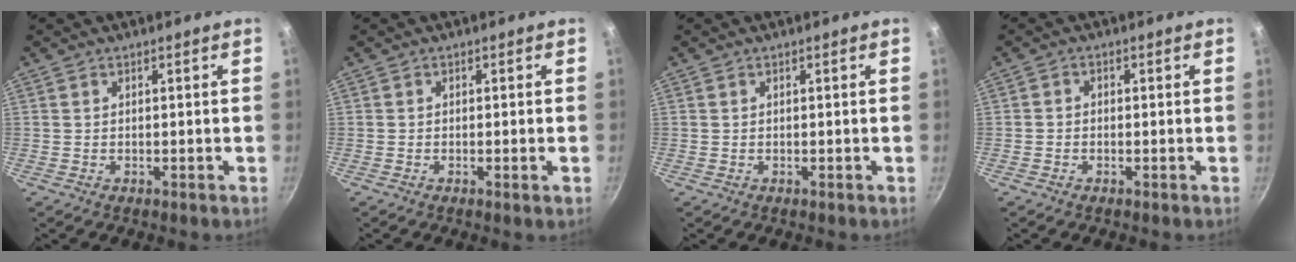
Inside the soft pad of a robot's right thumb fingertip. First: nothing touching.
{"total": 1.0, "force": [-0.4, 0.0, 1.0], "torque": [-0.023, 0.001, -0.007]}
{"total": 0.0}
{"total": 1.1, "force": [-0.6, 0.8, 0.5], "torque": [-0.012, 0.007, -0.014]}